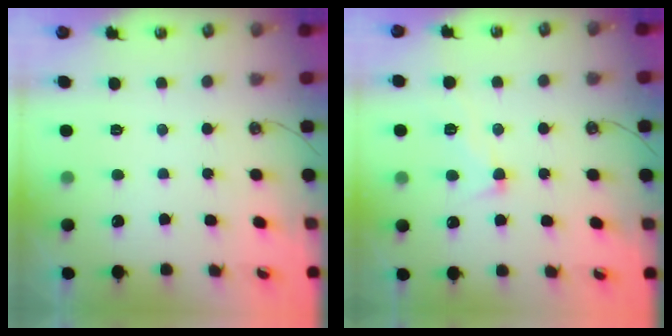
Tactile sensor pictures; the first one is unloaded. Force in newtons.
{"total": 4.5, "press": 4.4, "slide": 0.9}